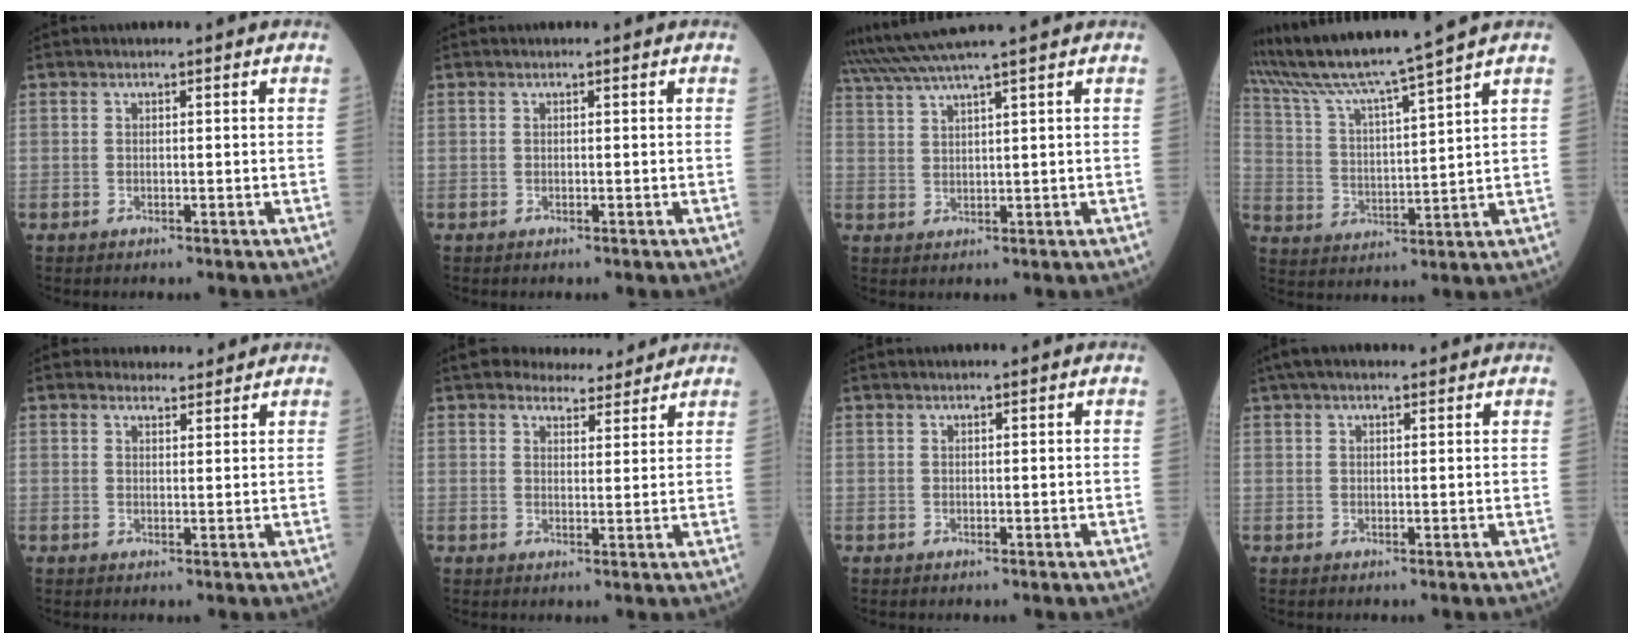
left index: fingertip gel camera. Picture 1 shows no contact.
{"total": 0.0}
{"total": 8.2, "force": [7.0, -2.2, 3.6], "torque": [-0.067, 0.022, 0.119]}
{"total": 12.8, "force": [11.0, -2.7, 5.9], "torque": [-0.114, -0.005, 0.200]}
{"total": 2.9, "force": [2.8, 1.0, 0.0], "torque": [-0.001, 0.004, 0.037]}
{"total": 5.9, "force": [5.5, 1.9, 1.3], "torque": [-0.016, 0.006, 0.075]}
{"total": 0.8, "force": [0.6, -0.1, 0.4], "torque": [-0.007, 0.007, 0.013]}
{"total": 6.5, "force": [5.2, 1.6, 3.5], "torque": [-0.058, 0.042, 0.087]}